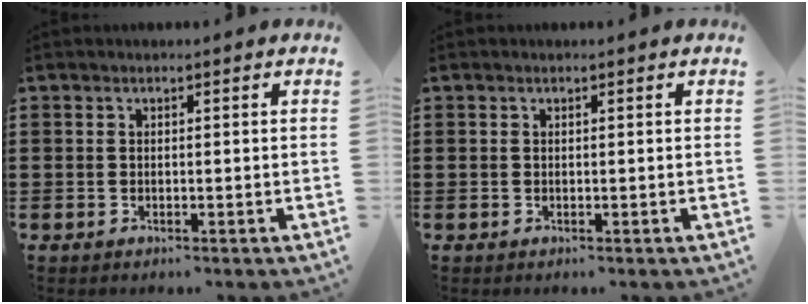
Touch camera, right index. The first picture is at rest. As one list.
[{"total": 0.0}]